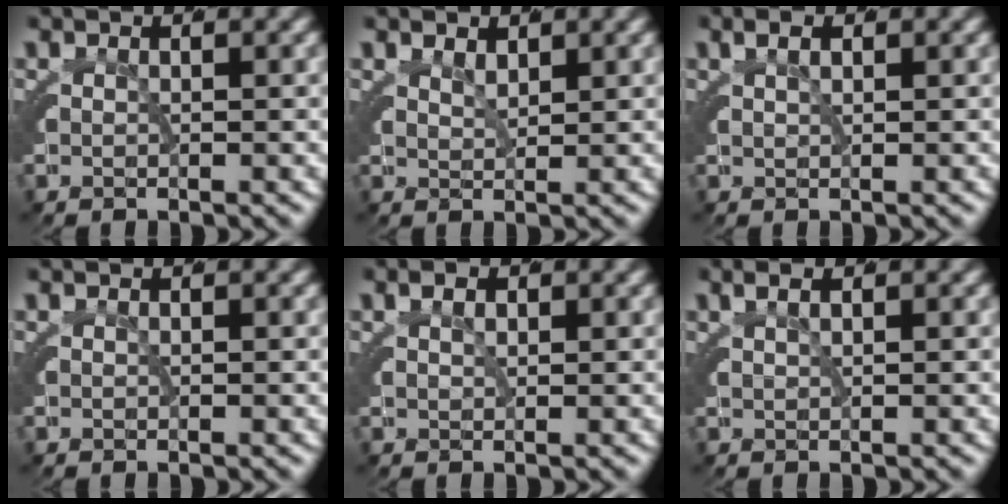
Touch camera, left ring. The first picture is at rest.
{"total": 0.7, "force": [0.7, 0.1, -0.2], "torque": [0.000, -0.004, 0.013]}
{"total": 0.7, "force": [0.5, 0.3, 0.4], "torque": [-0.006, 0.001, 0.009]}
{"total": 0.0}
{"total": 0.5, "force": [0.2, 0.4, 0.2], "torque": [-0.001, -0.003, 0.005]}
{"total": 0.7, "force": [0.5, 0.1, 0.4], "torque": [-0.006, 0.003, 0.009]}